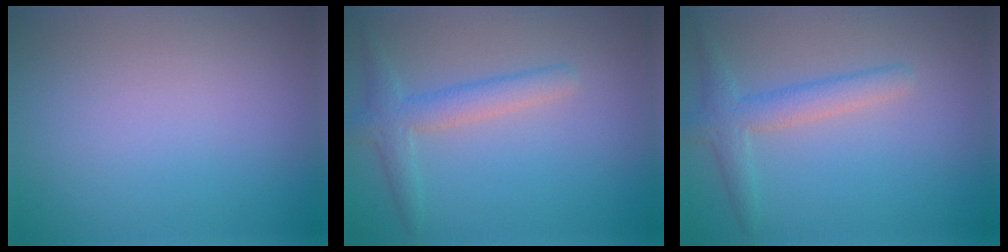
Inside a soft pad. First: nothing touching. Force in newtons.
{"total": 2.9, "press": 2.9, "slide": 0.1}
{"total": 2.9, "press": 2.9, "slide": 0.1}